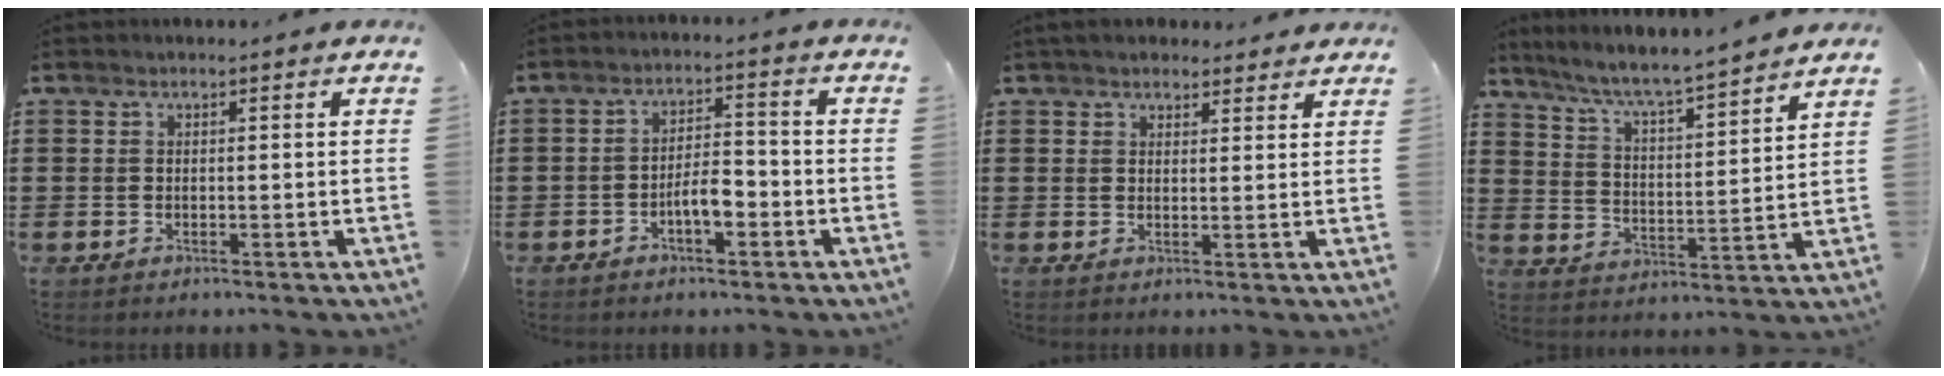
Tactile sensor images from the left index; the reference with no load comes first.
{"total": 4.6, "force": [-2.1, 1.7, 3.7], "torque": [-0.072, 0.009, -0.042]}
{"total": 3.1, "force": [2.8, 1.1, 0.7], "torque": [-0.021, 0.001, 0.054]}
{"total": 6.1, "force": [5.6, -0.3, 2.5], "torque": [-0.071, -0.041, 0.090]}